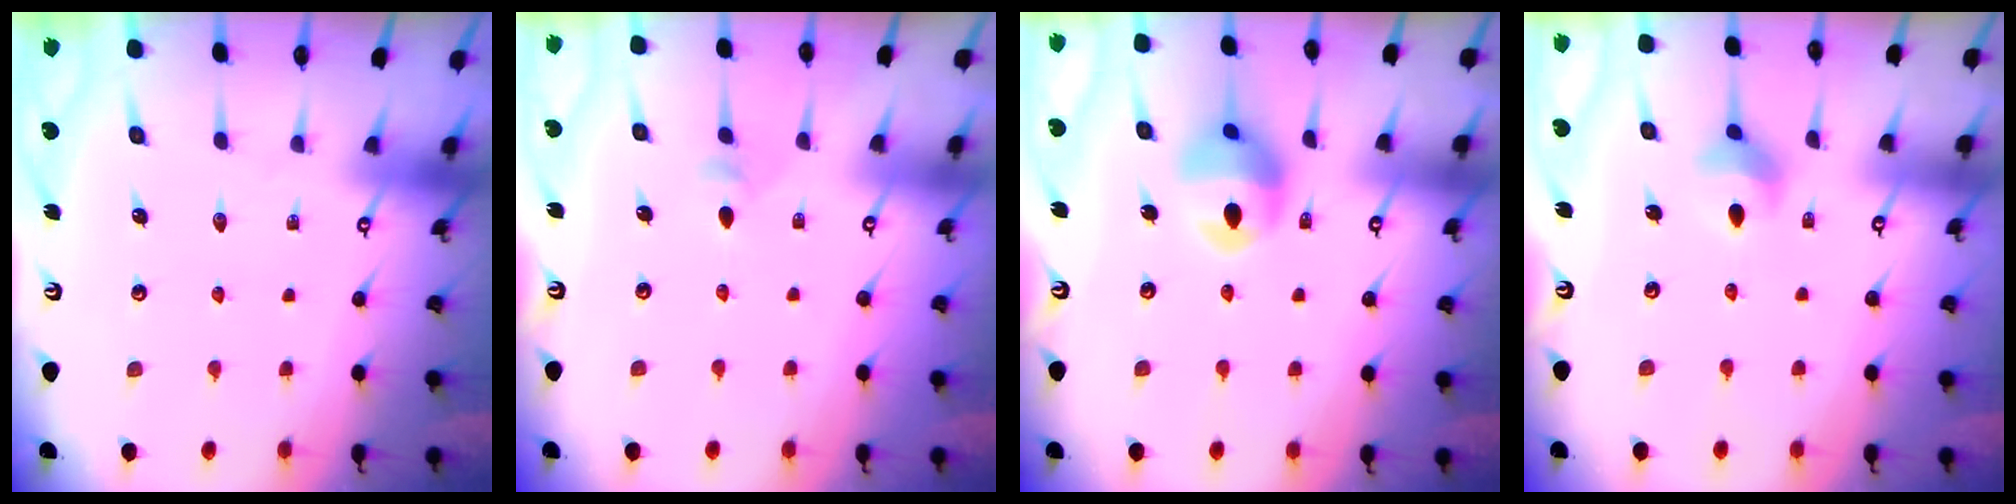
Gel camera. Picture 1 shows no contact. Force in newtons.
{"total": 3.3, "press": 3.1, "slide": 0.9}
{"total": 13.3, "press": 12.6, "slide": 4.1}
{"total": 6.1, "press": 5.9, "slide": 1.8}